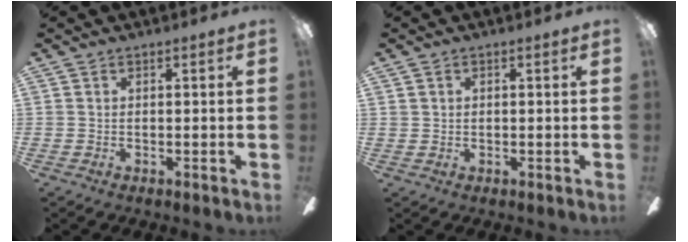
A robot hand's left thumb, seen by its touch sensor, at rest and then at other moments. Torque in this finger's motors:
{"motor_torque": [0.02, -0.24, -0.32, -0.08, -0.01]}